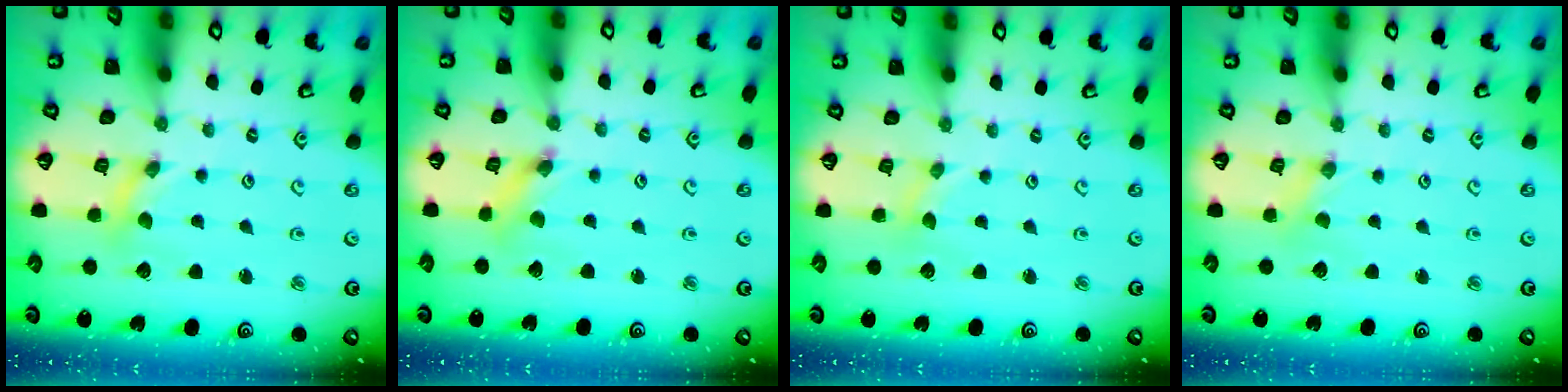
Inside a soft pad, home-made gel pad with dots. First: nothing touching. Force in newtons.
{"total": 2.0, "press": 2.0, "slide": 0.1}
{"total": 0.0}
{"total": 0.0}